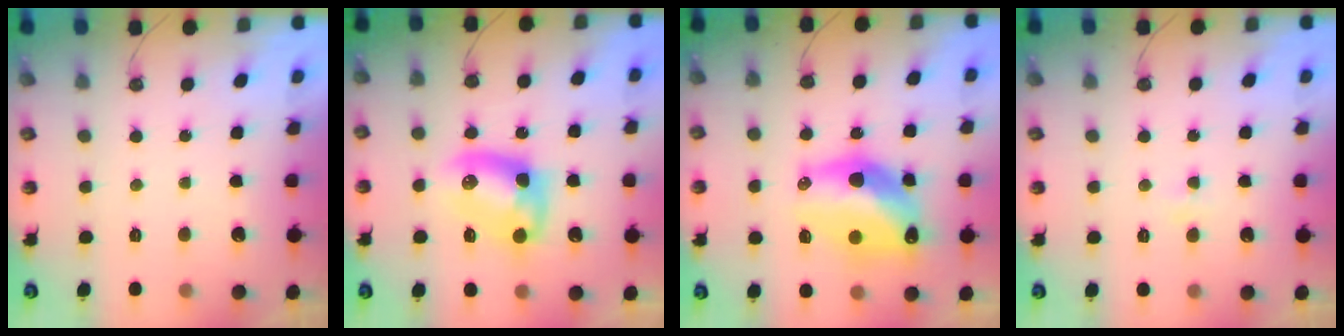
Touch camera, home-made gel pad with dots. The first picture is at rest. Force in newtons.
{"total": 11.1, "press": 11.0, "slide": 0.4}
{"total": 16.3, "press": 15.6, "slide": 4.7}
{"total": 2.1, "press": 2.0, "slide": 0.3}